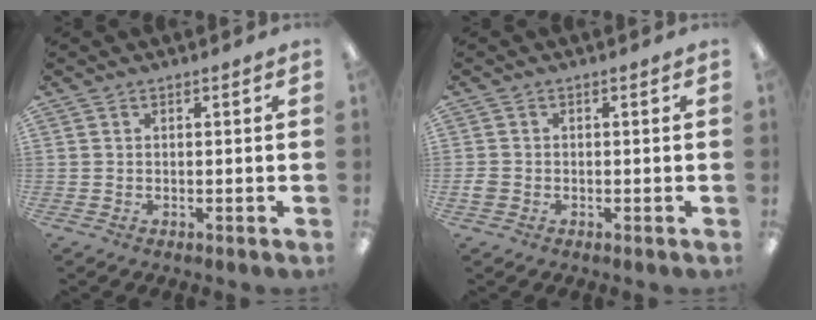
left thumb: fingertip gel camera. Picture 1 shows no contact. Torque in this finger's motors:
{"motor_torque": [-0.21, 0.19, 0.15, -0.22, 0.01]}